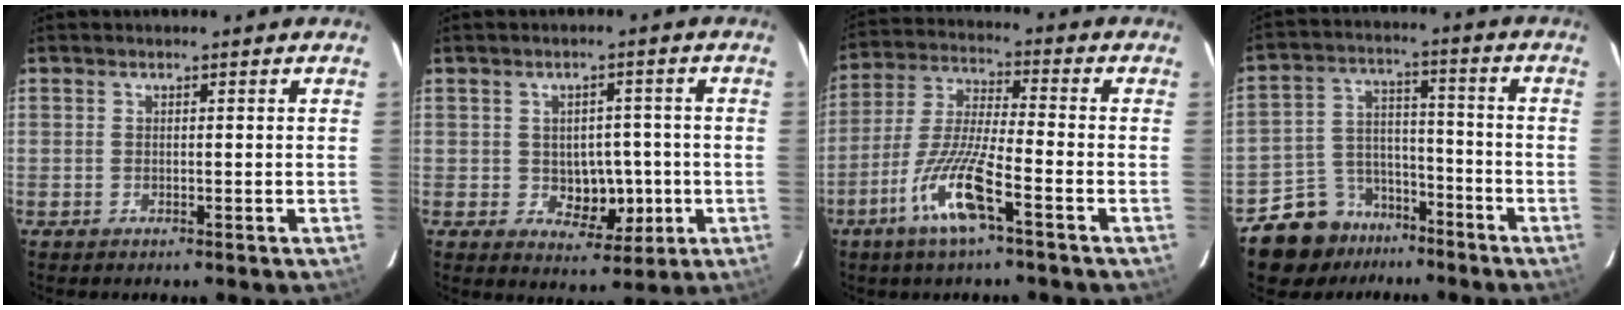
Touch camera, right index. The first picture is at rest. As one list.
[{"total": 6.3, "force": [-0.9, 4.4, 4.5], "torque": [-0.052, 0.009, -0.002]}, {"total": 11.2, "force": [-5.6, 0.9, 9.6], "torque": [-0.199, -0.011, -0.111]}, {"total": 10.5, "force": [-7.6, 6.9, 1.7], "torque": [-0.035, 0.041, -0.126]}]